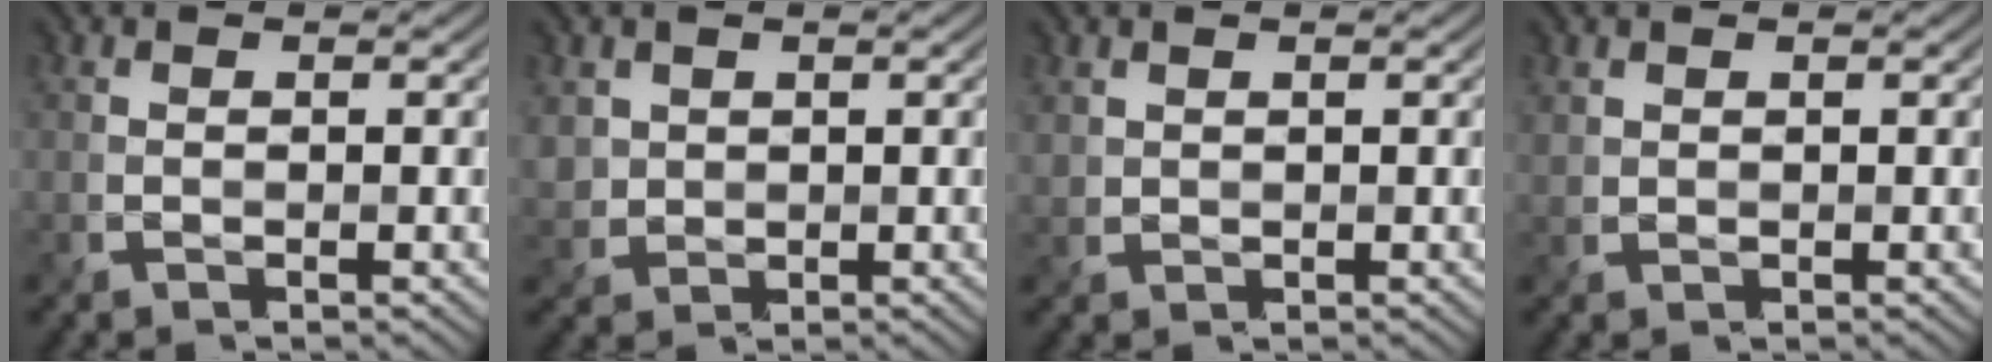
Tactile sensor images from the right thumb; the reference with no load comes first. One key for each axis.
{"total": 2.4, "fx": 1.3, "fy": 2.1, "fz": 0.4, "tx": -0.023, "ty": -0.004, "tz": 0.031}
{"total": 1.2, "fx": 0.9, "fy": 0.7, "fz": 0.1, "tx": -0.012, "ty": -0.002, "tz": 0.027}
{"total": 0.8, "fx": 0.7, "fy": 0.4, "fz": 0.0, "tx": -0.011, "ty": -0.002, "tz": 0.021}